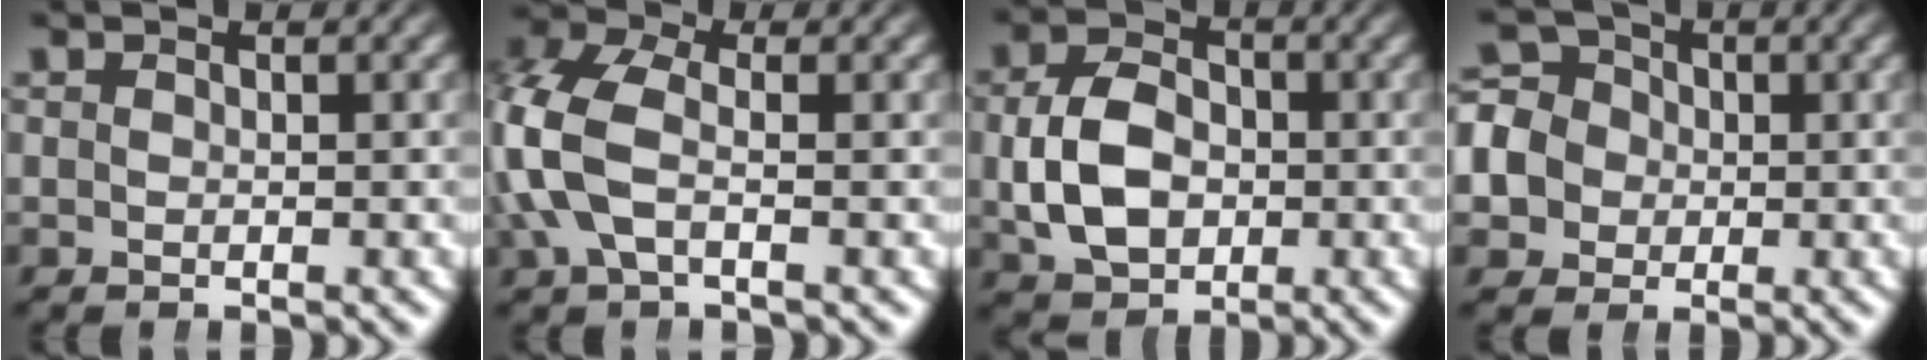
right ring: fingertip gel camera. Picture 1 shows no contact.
{"total": 6.6, "force": [-0.5, 5.1, 4.1], "torque": [-0.131, -0.021, -0.007]}
{"total": 6.4, "force": [-0.6, 5.0, 4.0], "torque": [-0.076, -0.012, -0.001]}
{"total": 9.5, "force": [-0.1, 8.8, 3.5], "torque": [-0.093, -0.024, -0.003]}